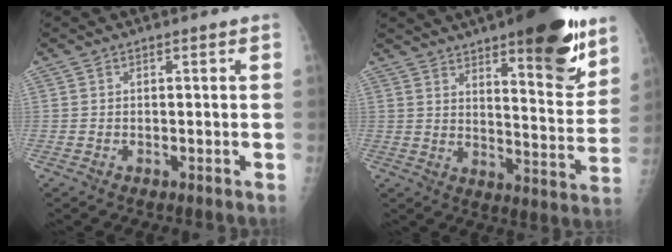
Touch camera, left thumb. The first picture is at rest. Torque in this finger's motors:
{"motor_torque": [2.38, 1.40, 1.50, -1.27, 0.41]}